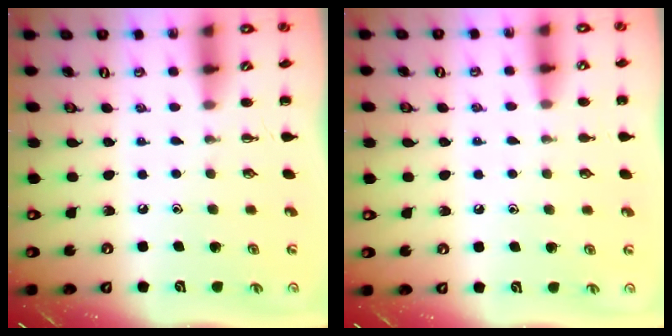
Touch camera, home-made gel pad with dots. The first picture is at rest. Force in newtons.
{"total": 6.6, "press": 6.3, "slide": 1.9}